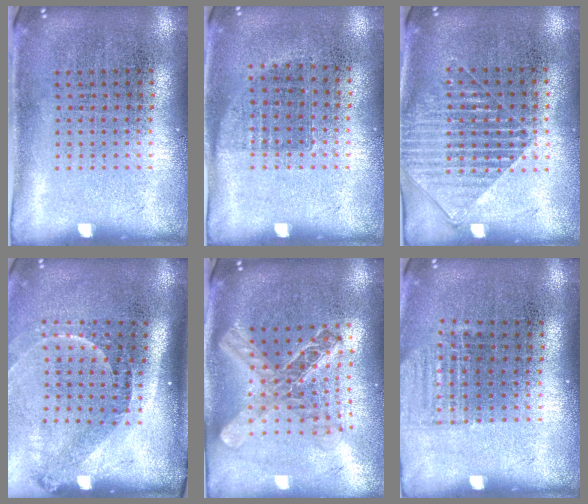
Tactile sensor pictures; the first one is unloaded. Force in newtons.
{"total": 0.7, "press": 0.6, "slide": 0.4}
{"total": 1.5, "press": 1.3, "slide": 0.8}
{"total": 2.0, "press": 1.4, "slide": 1.5}
{"total": 2.1, "press": 1.7, "slide": 1.3}
{"total": 0.9, "press": 0.9, "slide": 0.3}